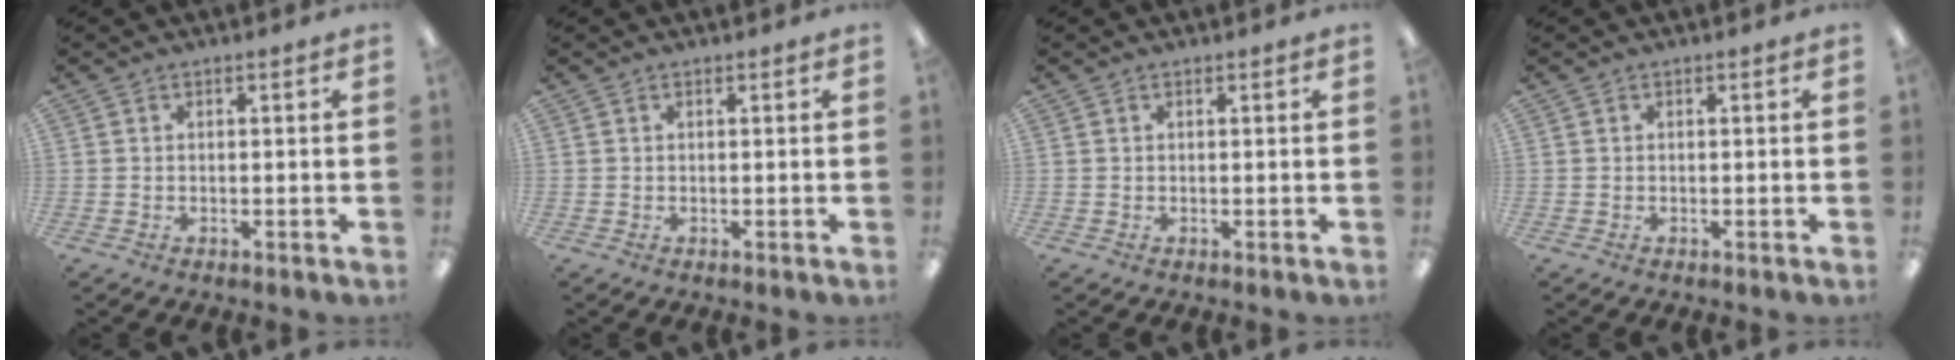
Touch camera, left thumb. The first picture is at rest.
{"total": 0.0}
{"total": 0.0}
{"total": 0.0}